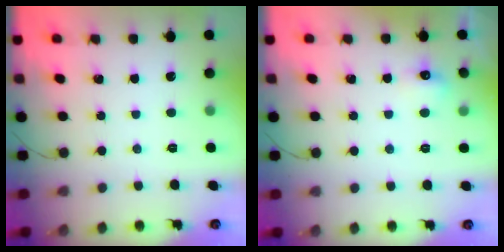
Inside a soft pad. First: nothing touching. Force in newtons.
{"total": 4.9, "press": 4.7, "slide": 1.3}